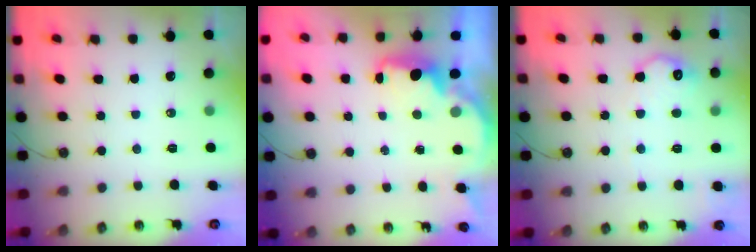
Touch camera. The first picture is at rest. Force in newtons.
{"total": 2.5, "press": 2.4, "slide": 0.8}
{"total": 10.3, "press": 10.3, "slide": 0.5}